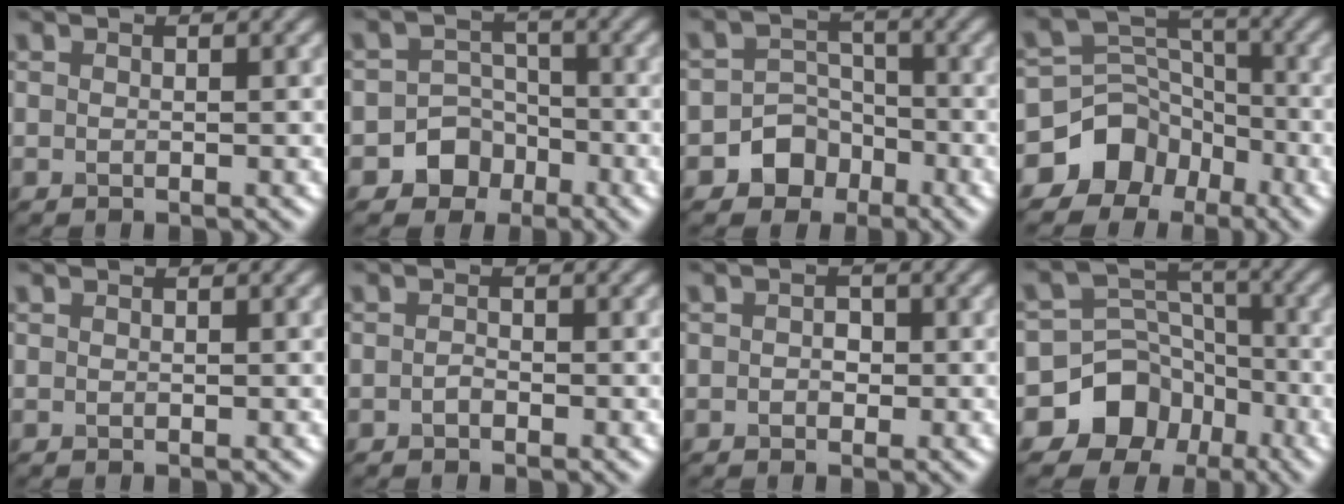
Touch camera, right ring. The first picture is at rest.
{"total": 4.9, "force": [-2.6, 4.1, 0.8], "torque": [0.022, 0.001, -0.062]}
{"total": 4.5, "force": [-2.5, 3.6, 0.8], "torque": [0.021, 0.007, -0.056]}
{"total": 8.1, "force": [-5.1, 6.2, 1.4], "torque": [-0.010, 0.016, -0.100]}
{"total": 0.0}
{"total": 0.7, "force": [-0.4, 0.4, 0.4], "torque": [-0.009, 0.000, -0.008]}
{"total": 1.2, "force": [-0.1, 0.9, 0.7], "torque": [-0.008, -0.003, -0.005]}
{"total": 9.7, "force": [-5.6, 7.8, 1.6], "torque": [-0.007, 0.003, -0.115]}